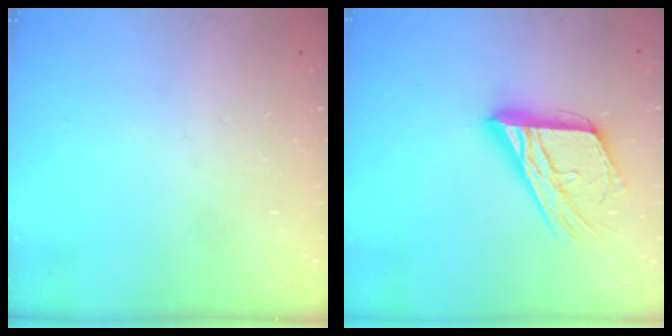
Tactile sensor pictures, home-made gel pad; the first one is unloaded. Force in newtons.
{"total": 18.7, "press": 18.6, "slide": 1.8}